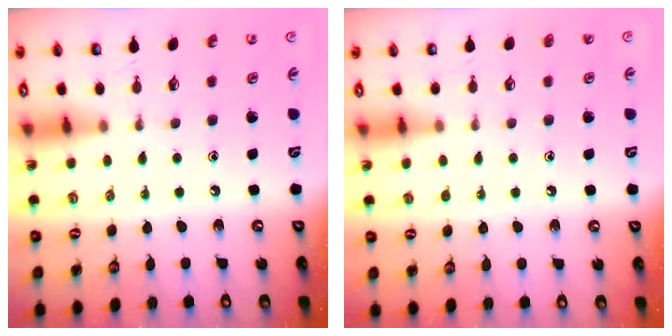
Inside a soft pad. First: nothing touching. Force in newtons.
{"total": 1.1, "press": 1.1, "slide": 0.3}